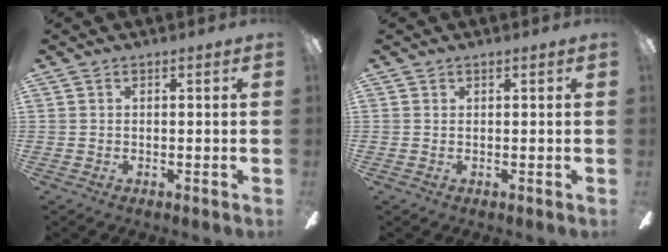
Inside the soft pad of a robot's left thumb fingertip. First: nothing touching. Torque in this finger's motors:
{"motor_torque": [0.00, 0.01, -0.10, -0.10, 0.00]}